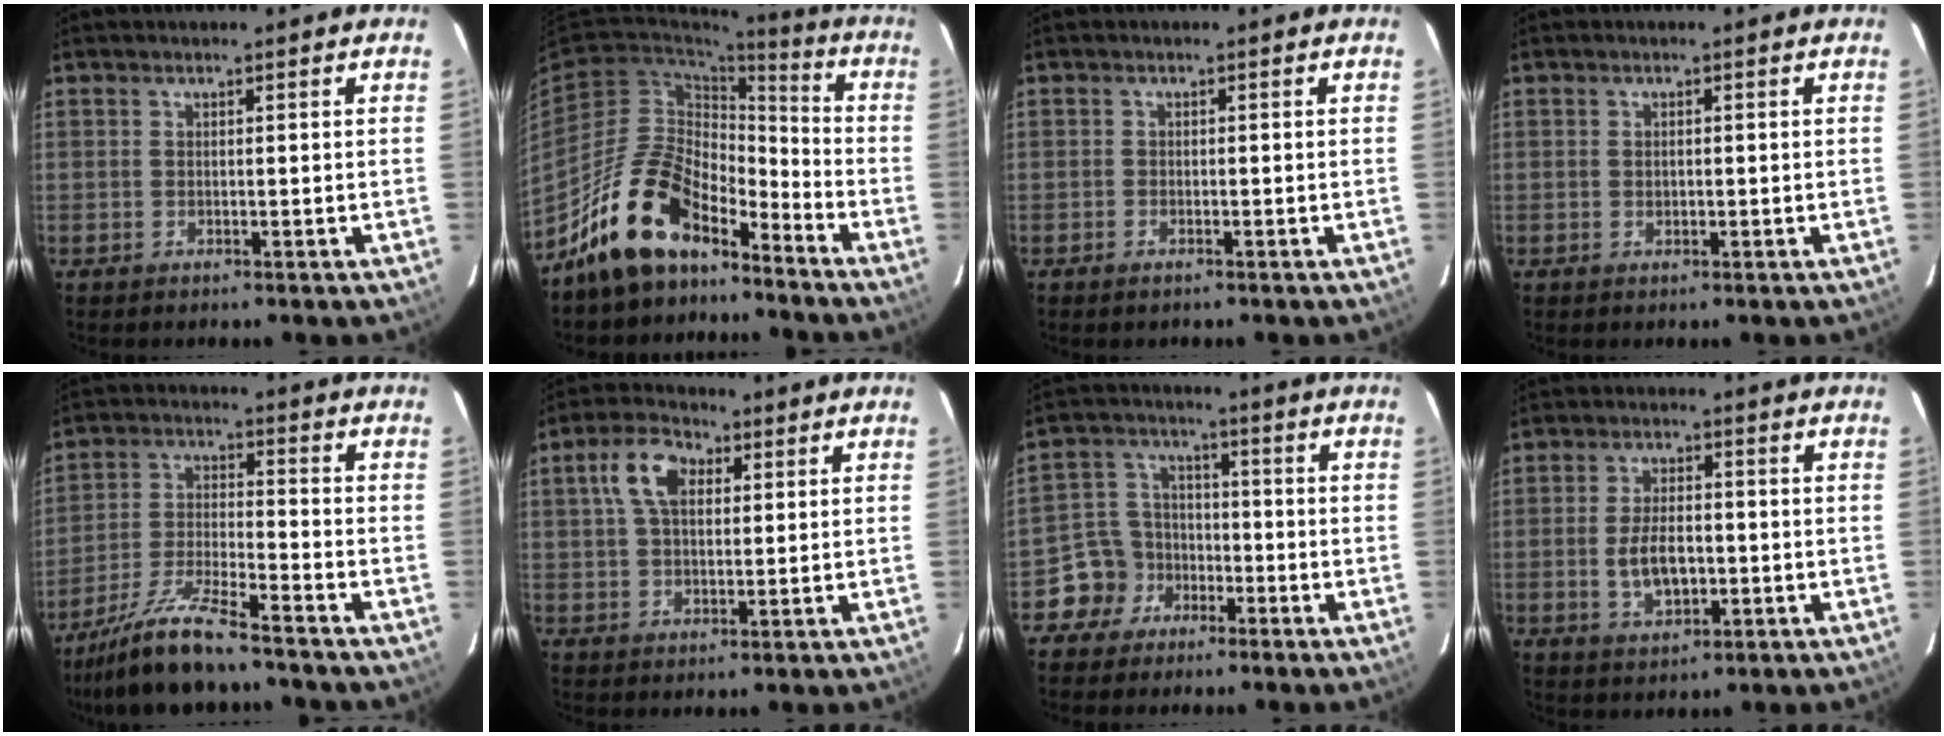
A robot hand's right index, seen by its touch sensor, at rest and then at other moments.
{"total": 15.8, "force": [-12.1, 7.0, 7.3], "torque": [-0.142, 0.025, -0.211]}
{"total": 1.1, "force": [-0.9, 0.6, 0.2], "torque": [-0.004, -0.001, -0.017]}
{"total": 0.9, "force": [0.0, 0.7, 0.4], "torque": [-0.006, 0.001, 0.001]}
{"total": 12.4, "force": [-10.6, 1.2, 6.3], "torque": [-0.135, -0.010, -0.197]}
{"total": 8.0, "force": [2.5, 4.8, 5.8], "torque": [-0.112, 0.025, 0.045]}
{"total": 7.4, "force": [-4.4, 6.0, 0.5], "torque": [-0.024, 0.033, -0.083]}
{"total": 7.3, "force": [-1.3, 3.9, 6.0], "torque": [-0.118, -0.002, -0.015]}